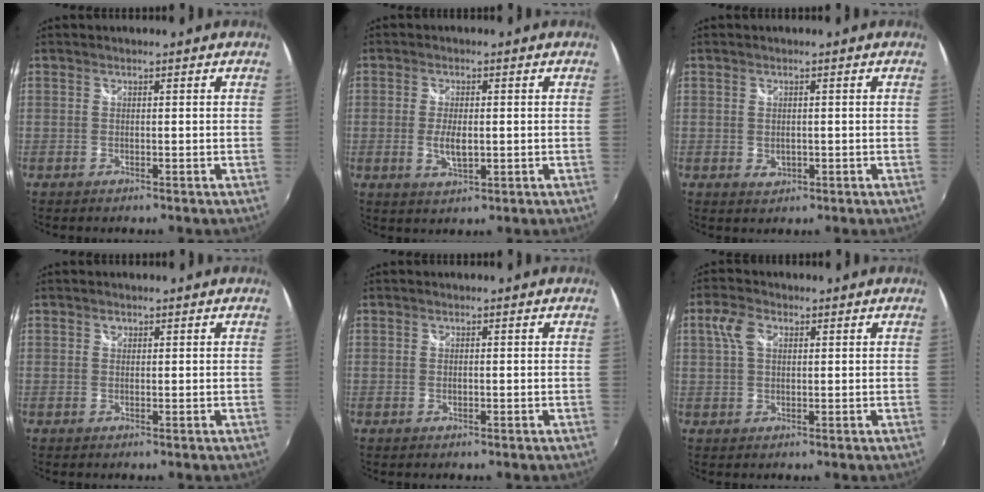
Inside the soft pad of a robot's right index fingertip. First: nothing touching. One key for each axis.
{"total": 4.4, "fx": -0.5, "fy": 2.0, "fz": 3.9, "tx": -0.073, "ty": -0.009, "tz": -0.007}
{"total": 2.2, "fx": -0.1, "fy": 1.7, "fz": 1.4, "tx": -0.023, "ty": -0.003, "tz": 0.000}
{"total": 0.9, "fx": 0.4, "fy": 0.7, "fz": 0.2, "tx": -0.002, "ty": 0.003, "tz": 0.005}
{"total": 0.5, "fx": 0.0, "fy": 0.4, "fz": 0.4, "tx": -0.007, "ty": -0.002, "tz": 0.000}
{"total": 4.6, "fx": 1.4, "fy": 2.7, "fz": 3.4, "tx": -0.070, "ty": 0.013, "tz": 0.027}